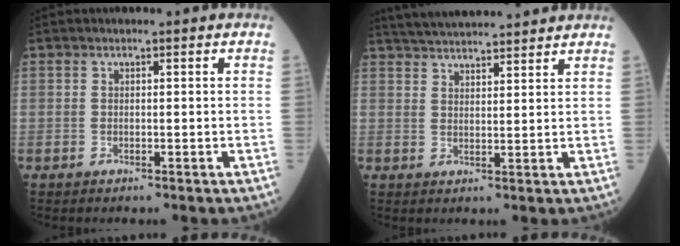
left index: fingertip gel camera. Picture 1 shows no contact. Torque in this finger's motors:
{"motor_torque": [-0.58, -1.41, 0.13, 0.06]}